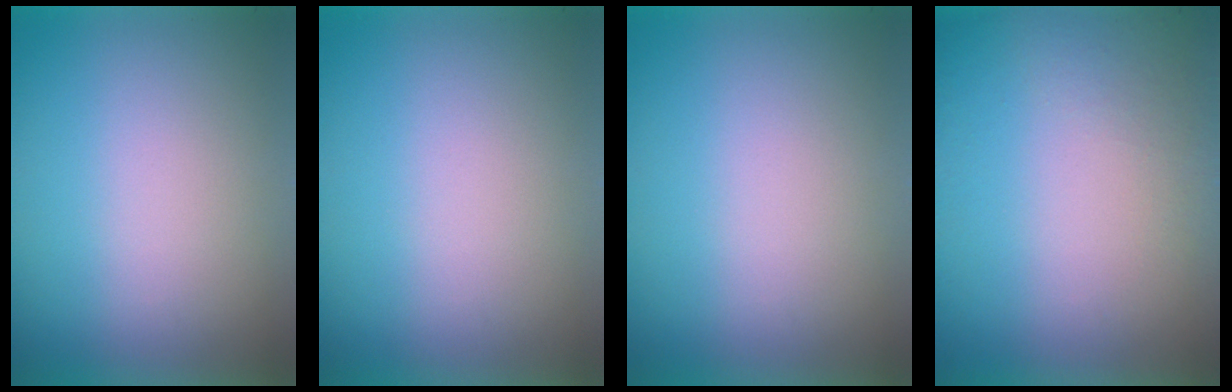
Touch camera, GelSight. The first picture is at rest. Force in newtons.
{"total": 10.6}
{"total": 0.0}
{"total": 5.9}